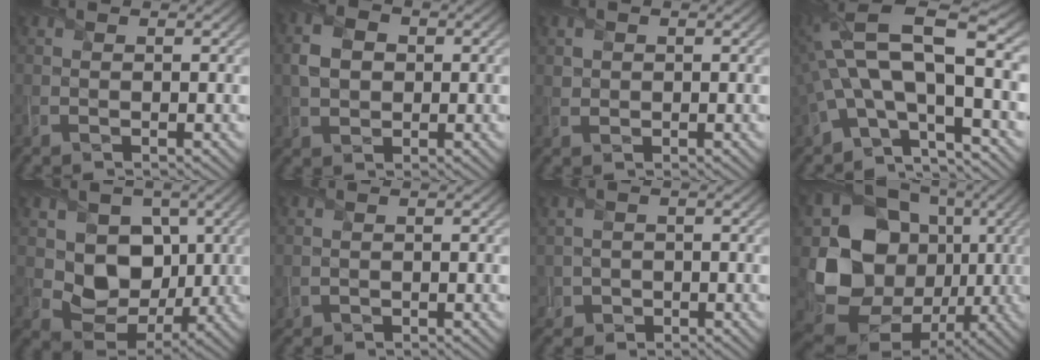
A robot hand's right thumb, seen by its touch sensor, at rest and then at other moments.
{"total": 4.0, "force": [0.2, 2.9, 2.8], "torque": [-0.065, 0.002, -0.002]}
{"total": 0.7, "force": [0.1, 0.7, 0.3], "torque": [-0.010, -0.004, 0.004]}
{"total": 14.5, "force": [-2.0, 6.2, 13.0], "torque": [-0.272, 0.007, -0.043]}
{"total": 7.8, "force": [1.5, 6.4, 4.2], "torque": [-0.099, -0.018, 0.021]}
{"total": 0.7, "force": [0.2, 0.7, 0.2], "torque": [-0.013, -0.003, 0.006]}
{"total": 1.8, "force": [-0.5, 1.7, 0.2], "torque": [-0.009, -0.008, -0.010]}
{"total": 17.5, "force": [-1.7, 14.5, 9.7], "torque": [-0.219, -0.037, -0.022]}